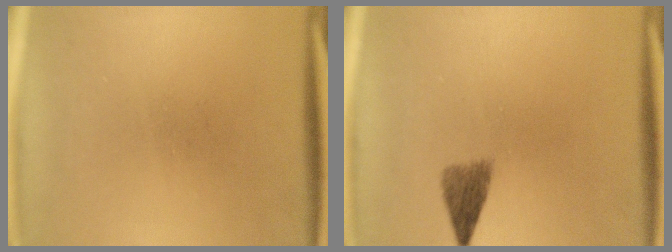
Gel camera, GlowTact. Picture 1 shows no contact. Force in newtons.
{"total": 2.9}